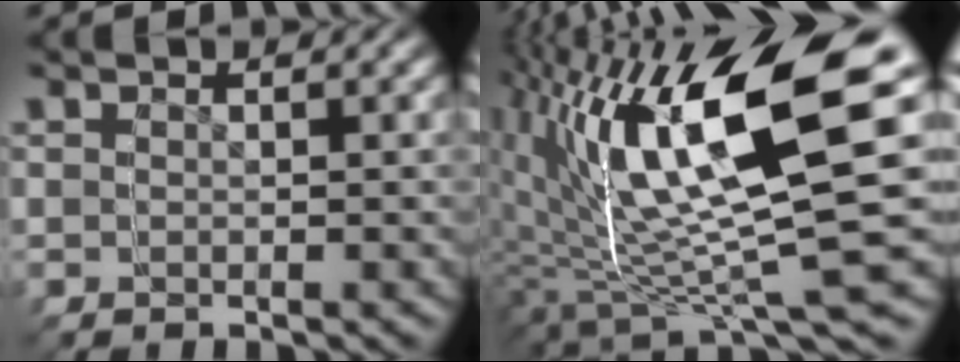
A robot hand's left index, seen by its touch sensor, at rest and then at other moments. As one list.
[{"total": 11.4, "force": [2.1, 5.3, 9.9], "torque": [-0.185, 0.031, 0.033]}]